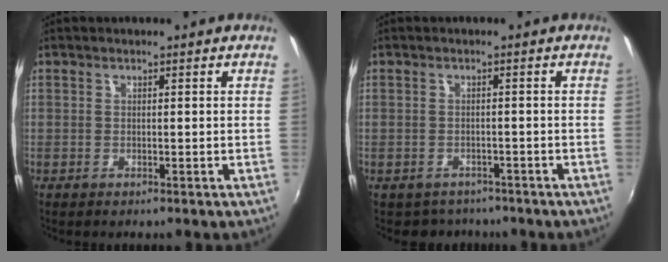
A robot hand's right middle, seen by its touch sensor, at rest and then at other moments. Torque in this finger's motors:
{"motor_torque": [-0.28, -0.20, 0.11, 0.01]}